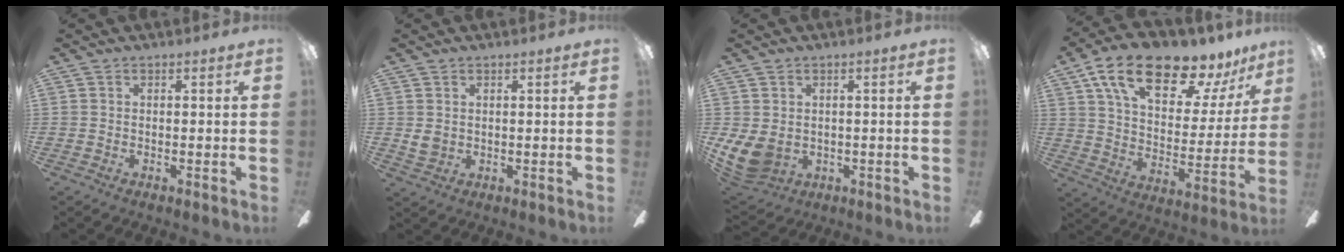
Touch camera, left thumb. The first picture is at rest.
{"total": 2.9, "force": [1.2, 2.2, 1.3], "torque": [-0.018, -0.001, 0.022]}
{"total": 7.1, "force": [0.3, 5.6, 4.4], "torque": [-0.104, -0.007, 0.010]}
{"total": 19.8, "force": [14.2, 7.6, 11.6], "torque": [-0.195, -0.090, 0.243]}